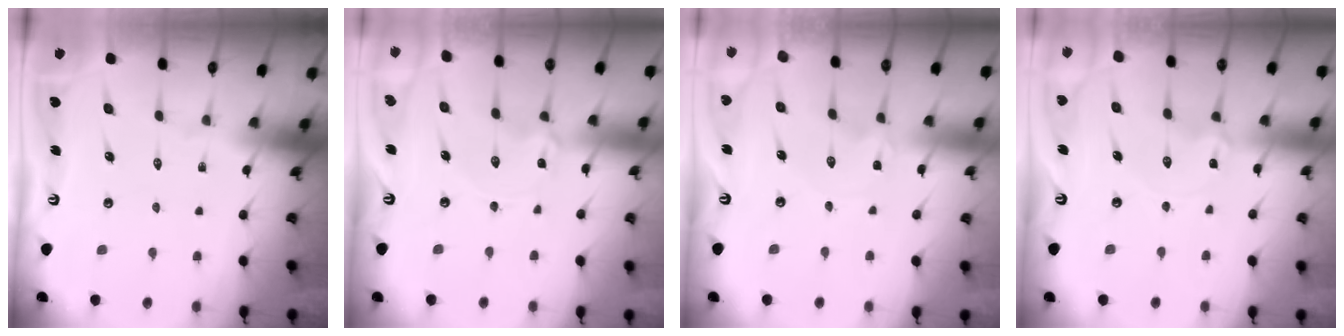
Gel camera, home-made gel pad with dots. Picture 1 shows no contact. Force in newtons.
{"total": 2.2, "press": 2.2, "slide": 0.2}
{"total": 0.0}
{"total": 2.4, "press": 2.4, "slide": 0.3}